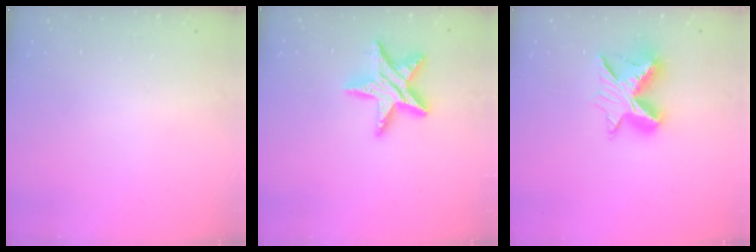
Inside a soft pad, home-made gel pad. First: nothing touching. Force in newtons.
{"total": 13.9, "press": 13.9, "slide": 0.9}
{"total": 12.6, "press": 12.6, "slide": 0.8}